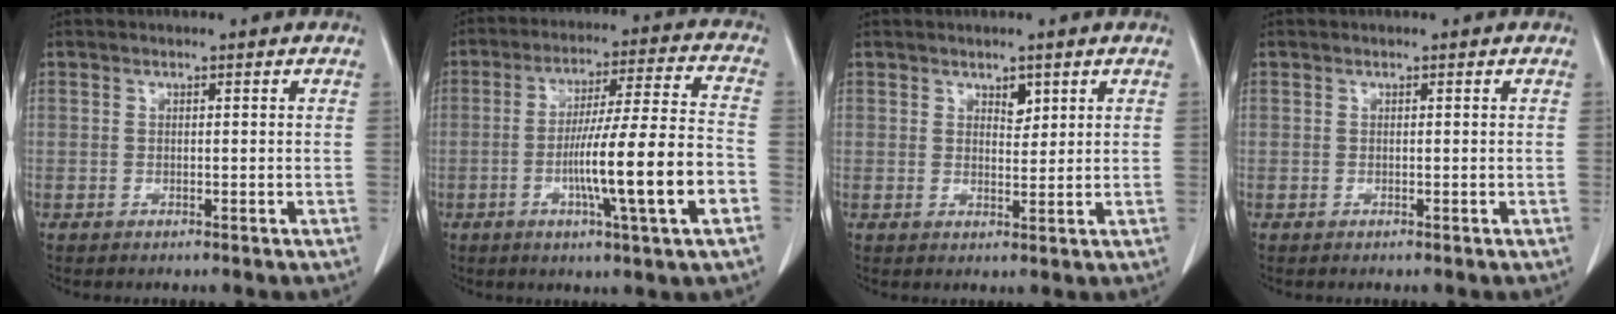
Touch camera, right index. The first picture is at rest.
{"total": 15.6, "force": [-4.5, -0.3, 14.9], "torque": [-0.252, -0.001, -0.074]}
{"total": 2.1, "force": [1.3, 1.1, 1.2], "torque": [-0.016, -0.005, 0.023]}
{"total": 0.0}